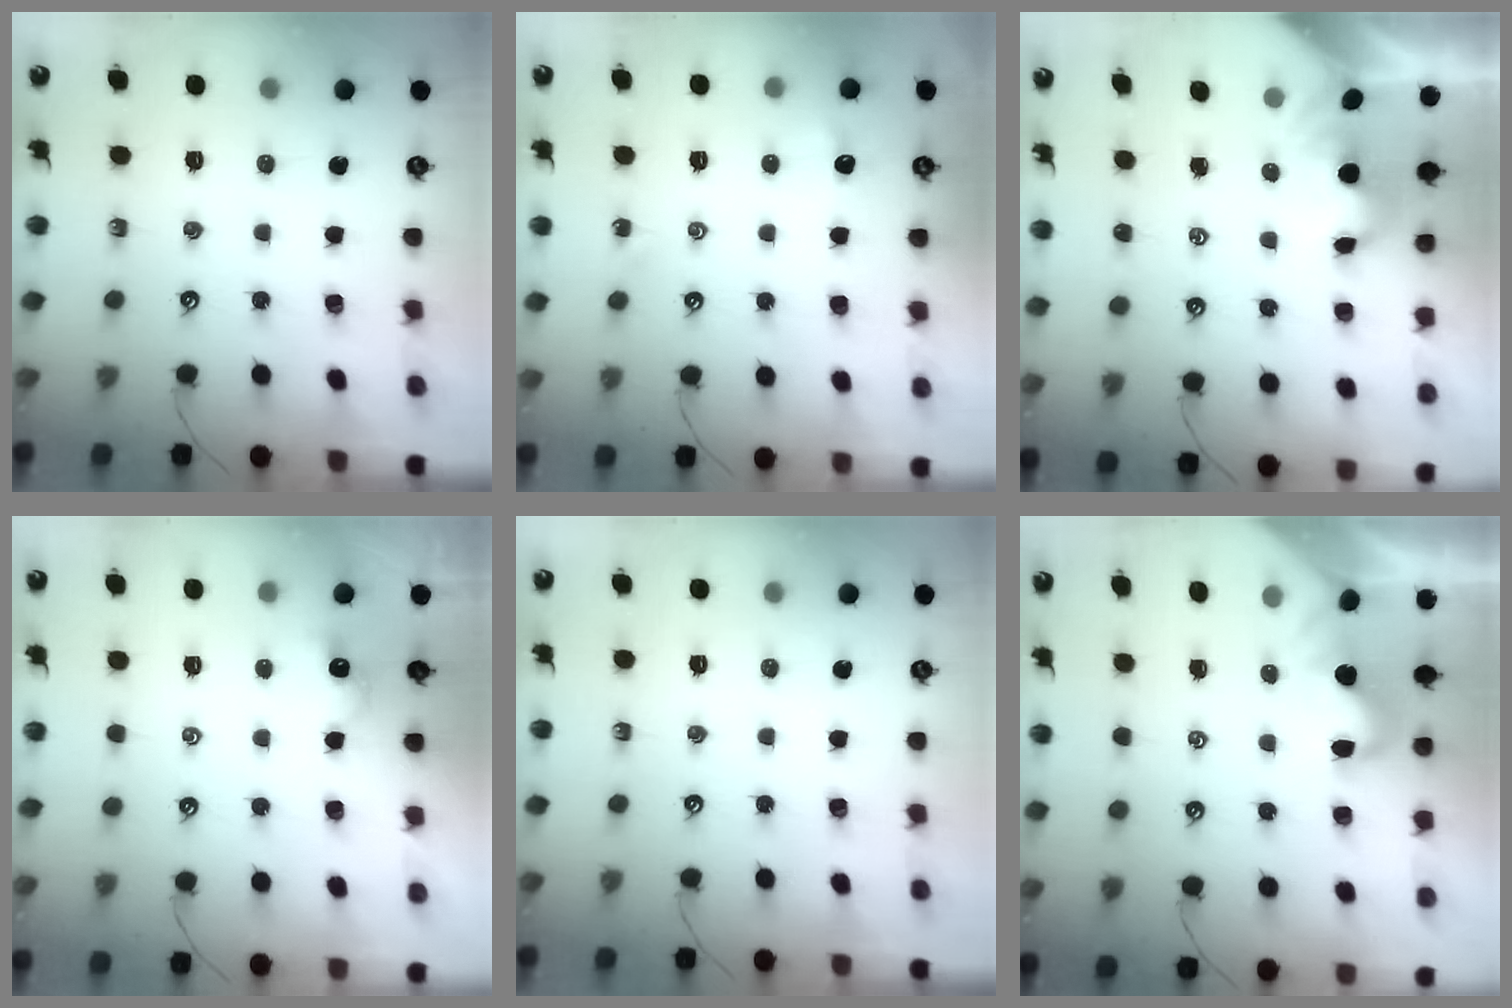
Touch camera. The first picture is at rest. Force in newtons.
{"total": 2.4, "press": 2.3, "slide": 0.6}
{"total": 1.9, "press": 1.8, "slide": 0.6}
{"total": 2.1, "press": 2.1, "slide": 0.3}
{"total": 0.0}
{"total": 0.7, "press": 0.7, "slide": 0.3}